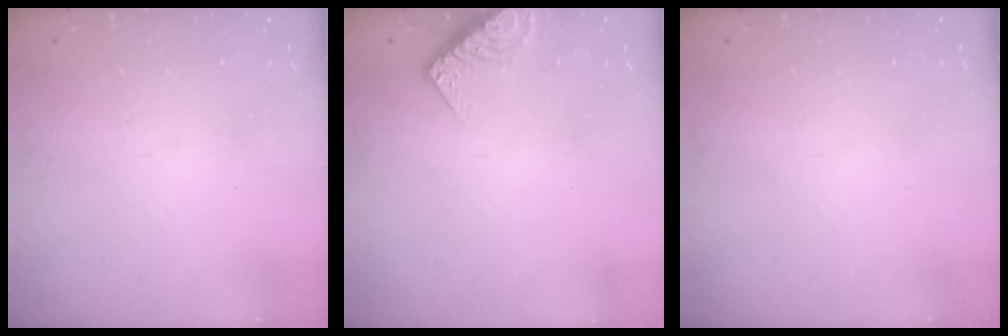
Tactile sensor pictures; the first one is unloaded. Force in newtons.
{"total": 8.7, "press": 8.6, "slide": 1.0}
{"total": 0.0}